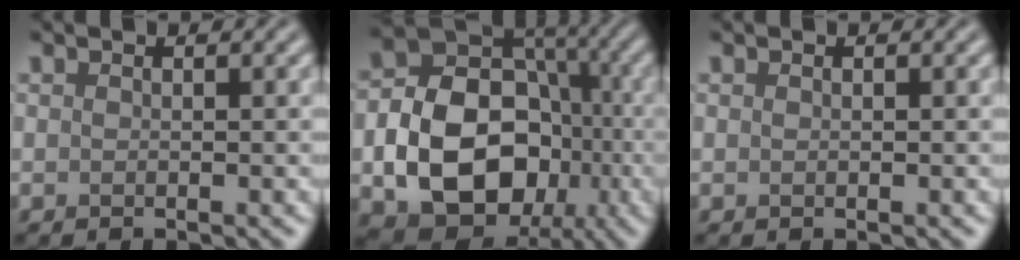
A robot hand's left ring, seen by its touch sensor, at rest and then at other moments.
{"total": 12.6, "force": [-3.0, 9.3, 7.9], "torque": [-0.130, -0.003, -0.063]}
{"total": 0.0}